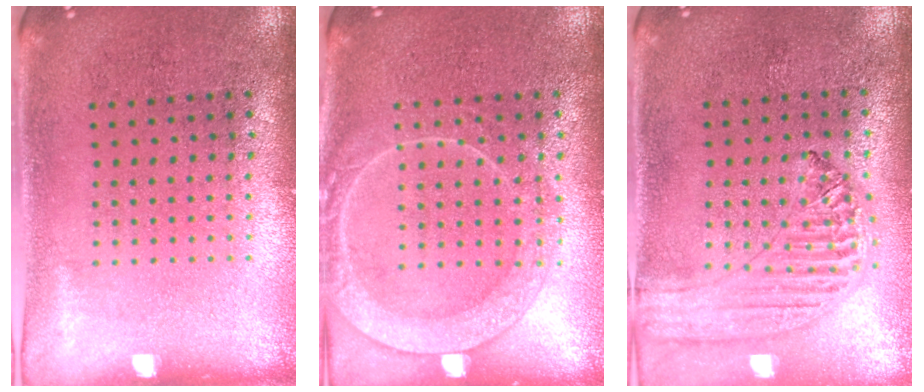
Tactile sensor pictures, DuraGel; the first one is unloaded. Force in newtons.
{"total": 2.7, "press": 2.6, "slide": 0.3}
{"total": 1.2, "press": 1.2, "slide": 0.1}